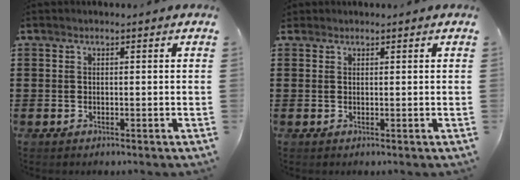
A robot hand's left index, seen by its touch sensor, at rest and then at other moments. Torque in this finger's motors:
{"motor_torque": [0.05, 0.06, -0.09, 0.00]}